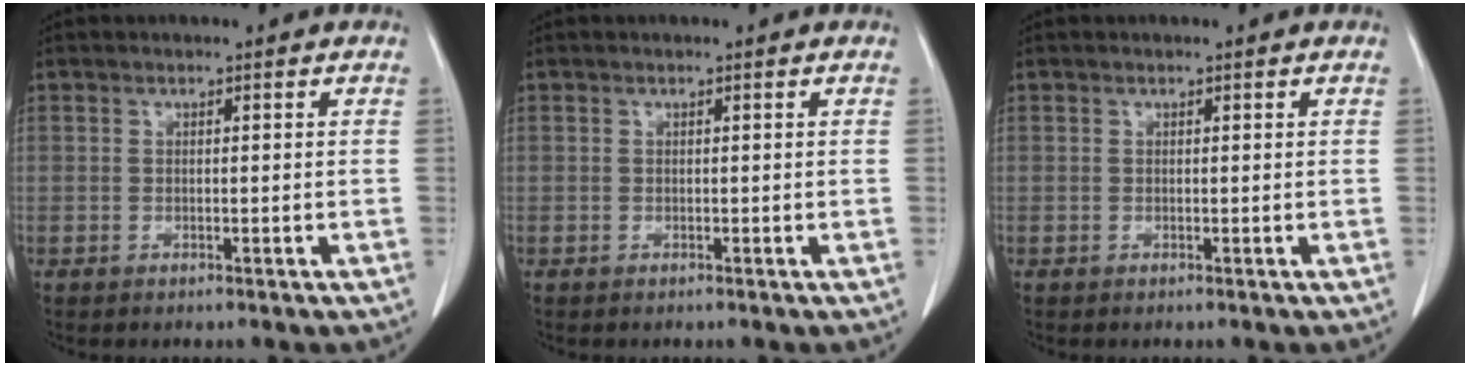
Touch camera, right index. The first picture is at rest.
{"total": 0.0}
{"total": 0.0}